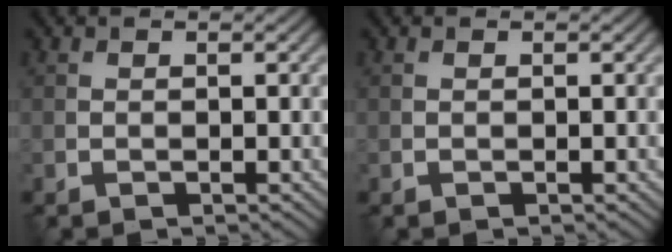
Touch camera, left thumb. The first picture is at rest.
{"total": 0.0}